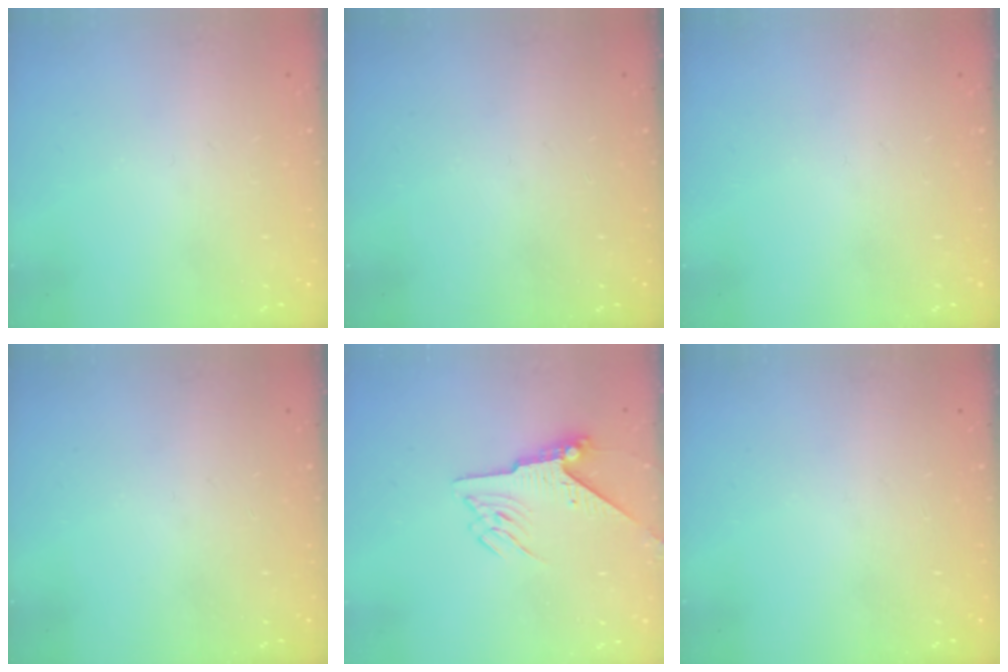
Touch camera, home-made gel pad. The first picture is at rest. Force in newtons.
{"total": 0.0}
{"total": 0.0}
{"total": 0.0}
{"total": 8.1, "press": 8.0, "slide": 1.3}
{"total": 0.0}